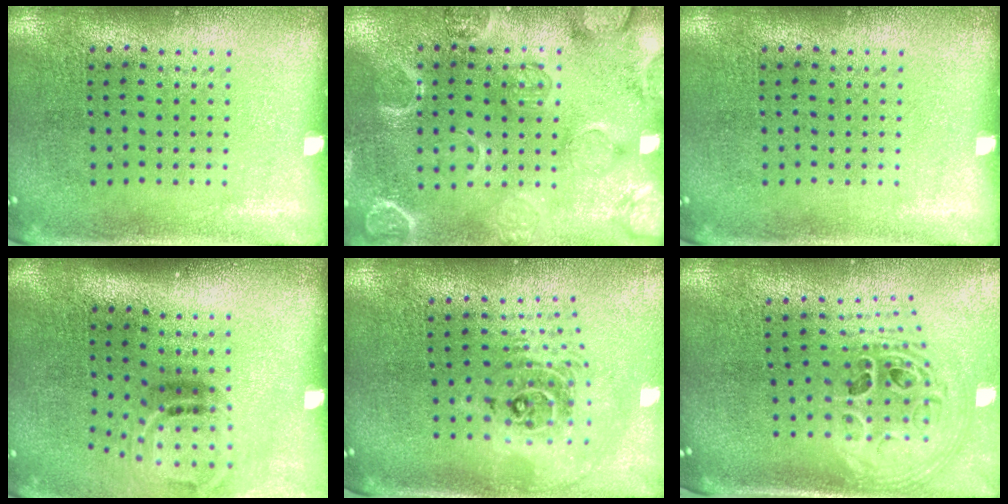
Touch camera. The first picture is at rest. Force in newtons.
{"total": 2.3, "press": 2.3, "slide": 0.5}
{"total": 0.0}
{"total": 2.0, "press": 1.3, "slide": 1.6}
{"total": 2.3, "press": 1.7, "slide": 1.5}
{"total": 1.9, "press": 1.5, "slide": 1.1}